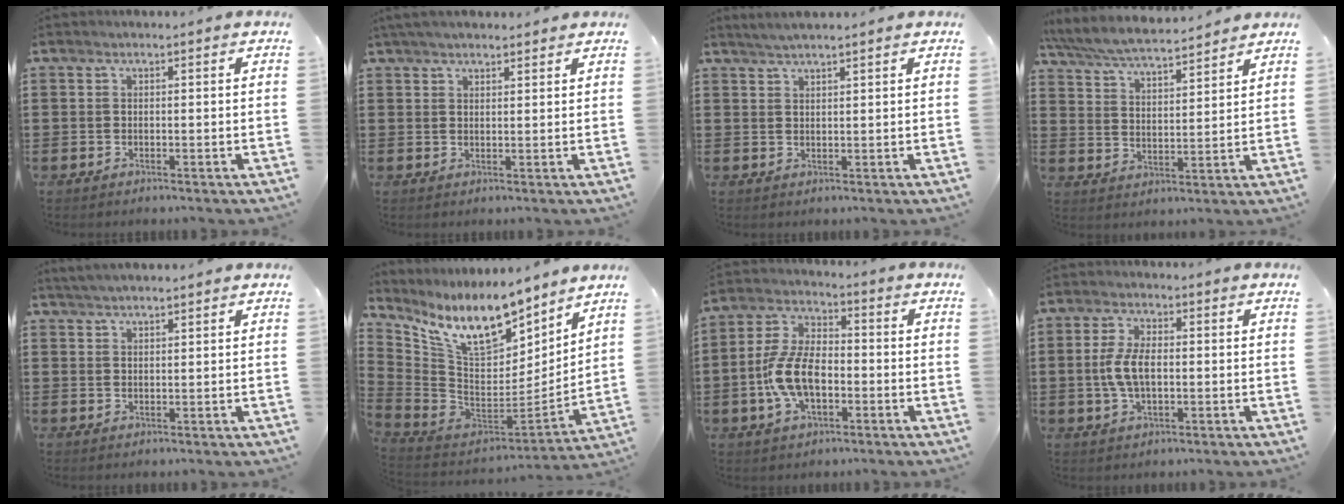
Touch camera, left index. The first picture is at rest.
{"total": 2.8, "force": [2.5, 0.6, 1.0], "torque": [-0.026, 0.002, 0.048]}
{"total": 1.8, "force": [1.7, -0.1, 0.7], "torque": [-0.015, 0.001, 0.031]}
{"total": 6.3, "force": [5.9, 0.4, 2.0], "torque": [-0.063, -0.031, 0.104]}
{"total": 2.0, "force": [1.9, 0.1, 0.5], "torque": [-0.013, 0.004, 0.037]}
{"total": 13.9, "force": [9.6, 5.0, 8.7], "torque": [-0.195, -0.061, 0.168]}
{"total": 10.0, "force": [-2.3, 5.4, 8.1], "torque": [-0.193, 0.000, -0.048]}
{"total": 6.0, "force": [-0.2, 2.8, 5.3], "torque": [-0.120, 0.000, -0.010]}